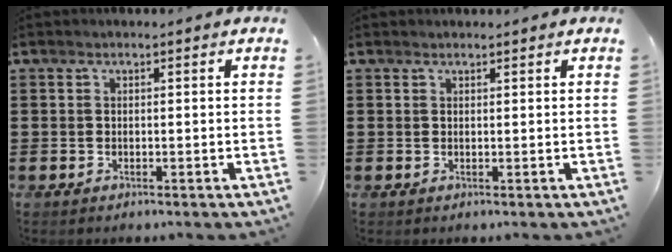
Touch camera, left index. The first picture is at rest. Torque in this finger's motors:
{"motor_torque": [-0.29, -0.99, -0.07, -0.02]}